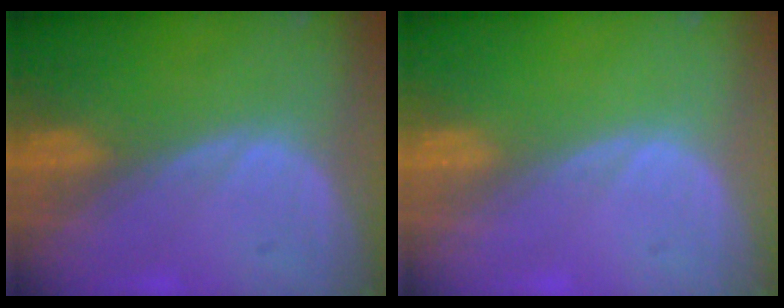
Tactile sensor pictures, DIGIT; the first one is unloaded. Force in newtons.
{"total": 0.0}